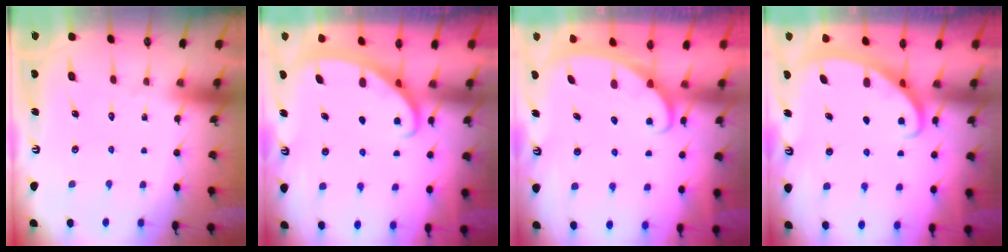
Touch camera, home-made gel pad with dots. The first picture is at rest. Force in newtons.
{"total": 2.4, "press": 2.4, "slide": 0.4}
{"total": 2.5, "press": 2.5, "slide": 0.4}
{"total": 2.5, "press": 2.5, "slide": 0.4}